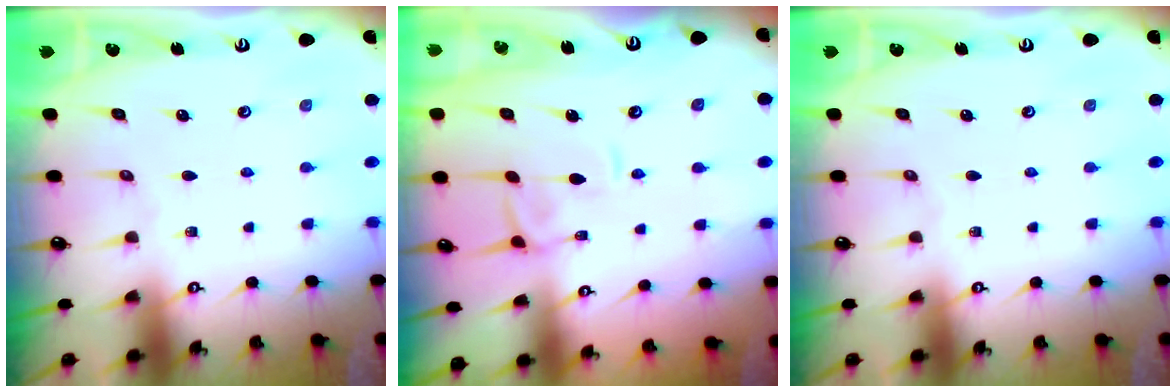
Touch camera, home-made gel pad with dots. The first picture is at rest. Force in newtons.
{"total": 1.2, "press": 1.2, "slide": 0.0}
{"total": 0.0}